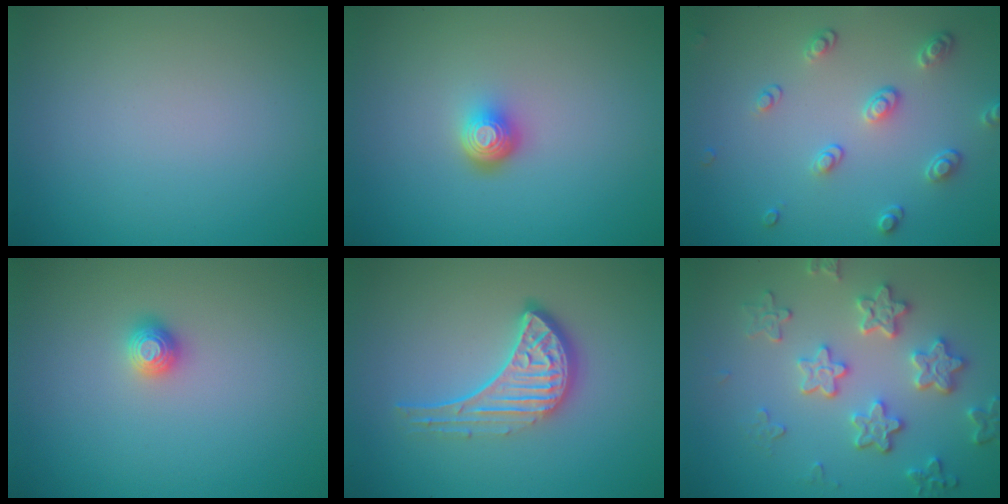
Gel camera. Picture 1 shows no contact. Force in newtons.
{"total": 2.3, "press": 1.5, "slide": 1.8}
{"total": 2.8, "press": 2.5, "slide": 1.1}
{"total": 1.2, "press": 1.1, "slide": 0.3}
{"total": 4.5, "press": 3.3, "slide": 3.1}
{"total": 4.4, "press": 4.1, "slide": 1.6}